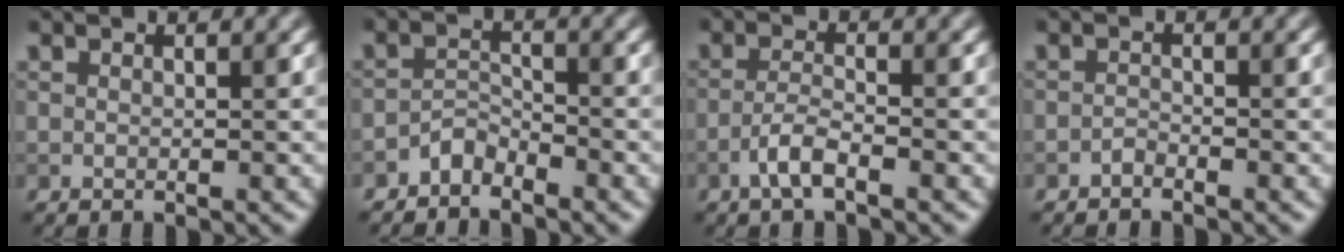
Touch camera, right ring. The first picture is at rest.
{"total": 1.9, "force": [-1.7, 0.7, 0.4], "torque": [-0.002, 0.011, -0.036]}
{"total": 2.4, "force": [-1.5, 0.5, 1.8], "torque": [-0.038, 0.007, -0.034]}
{"total": 0.7, "force": [-0.7, 0.1, 0.1], "torque": [-0.002, 0.002, -0.016]}